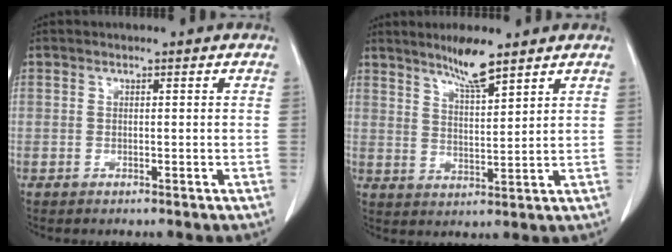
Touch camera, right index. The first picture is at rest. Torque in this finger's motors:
{"motor_torque": [0.15, 0.22, 0.09, 0.05]}